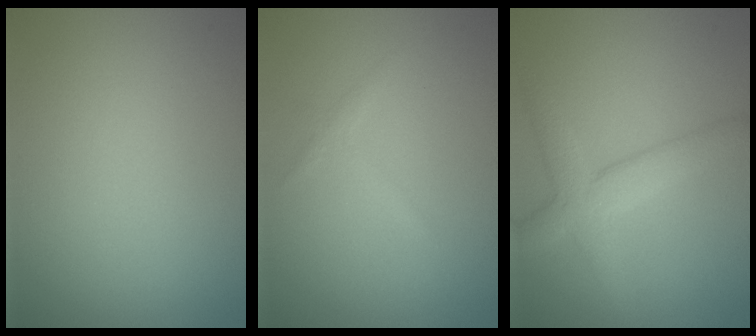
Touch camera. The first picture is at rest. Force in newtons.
{"total": 0.9, "press": 0.9, "slide": 0.1}
{"total": 4.2, "press": 4.2, "slide": 0.4}